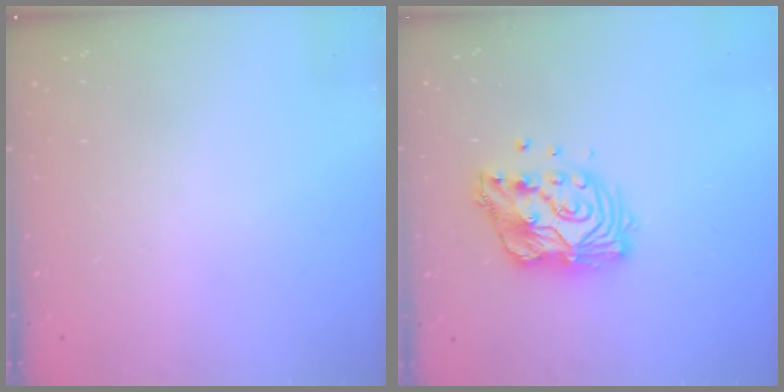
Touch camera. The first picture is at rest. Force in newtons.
{"total": 13.0, "press": 13.0, "slide": 1.1}